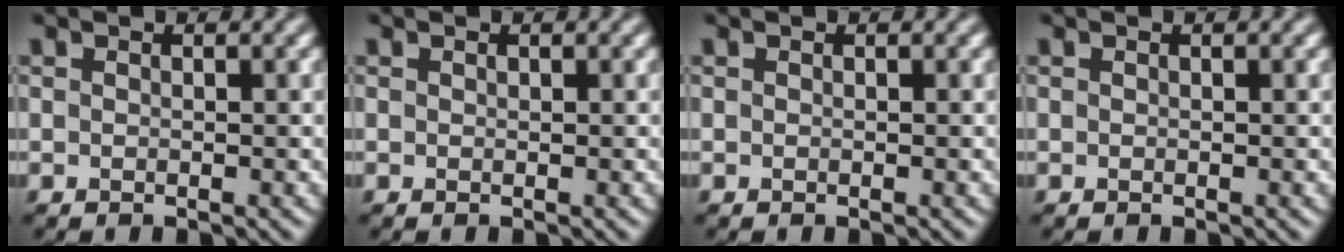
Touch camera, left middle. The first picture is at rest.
{"total": 0.0}
{"total": 0.0}
{"total": 0.0}